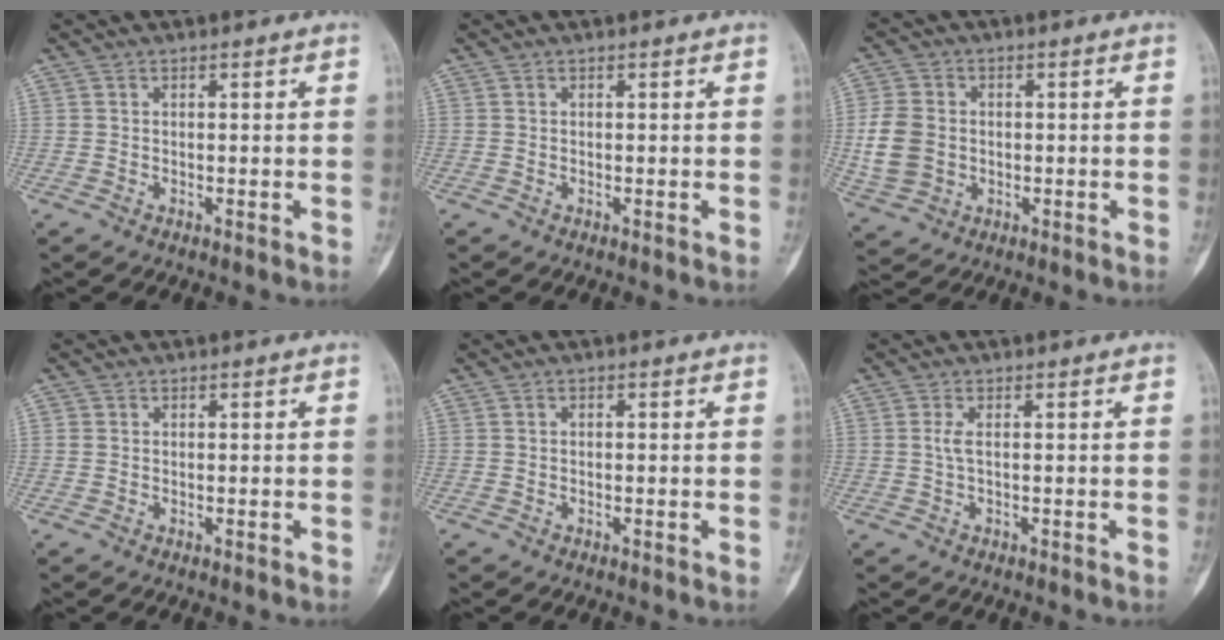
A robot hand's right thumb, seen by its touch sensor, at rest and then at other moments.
{"total": 0.0}
{"total": 8.5, "force": [-0.4, 6.9, 5.0], "torque": [-0.099, 0.004, -0.006]}
{"total": 0.7, "force": [0.1, 0.7, 0.2], "torque": [0.001, 0.002, 0.001]}
{"total": 0.0}
{"total": 1.3, "force": [0.1, 0.2, 1.2], "torque": [-0.036, 0.001, 0.004]}